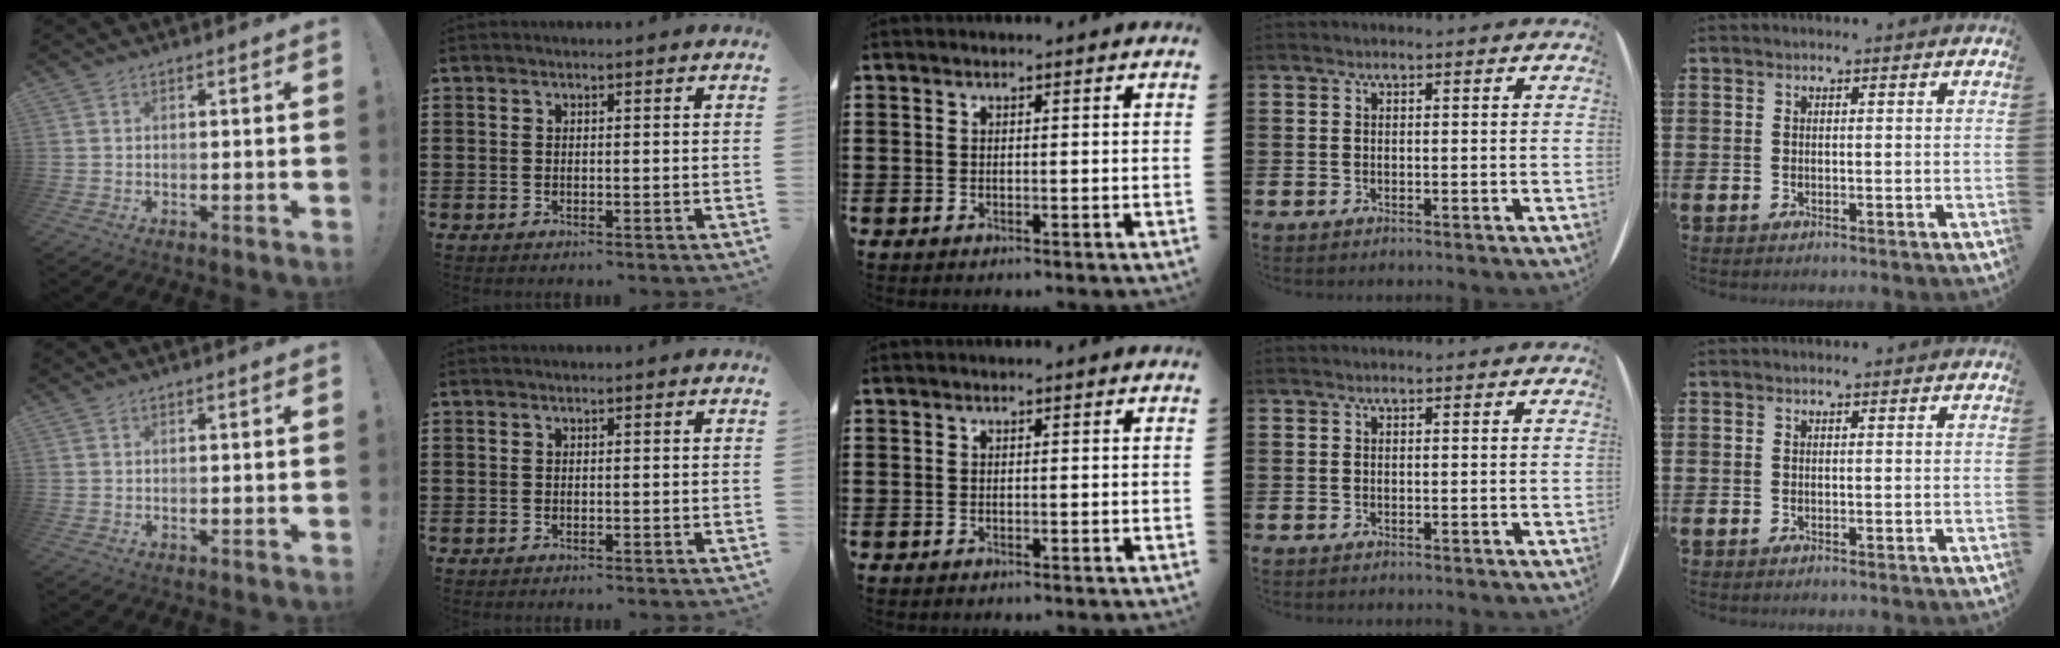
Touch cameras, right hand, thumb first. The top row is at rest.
{}